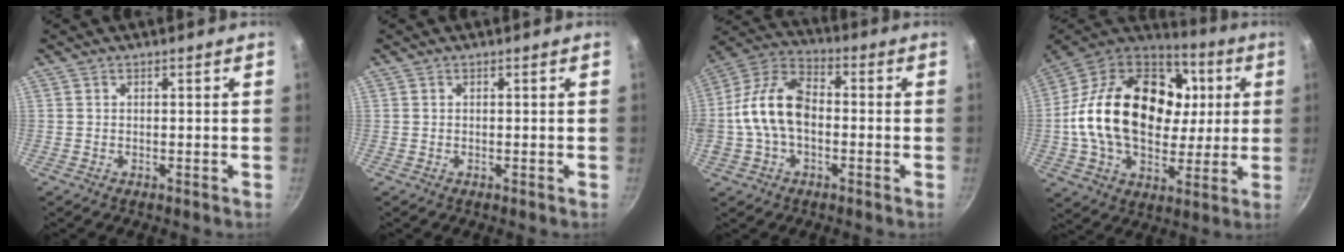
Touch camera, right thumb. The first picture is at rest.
{"total": 0.0}
{"total": 14.0, "force": [-1.2, 8.7, 10.8], "torque": [-0.189, 0.042, -0.040]}
{"total": 30.1, "force": [3.2, 21.0, 21.3], "torque": [-0.354, 0.022, 0.052]}